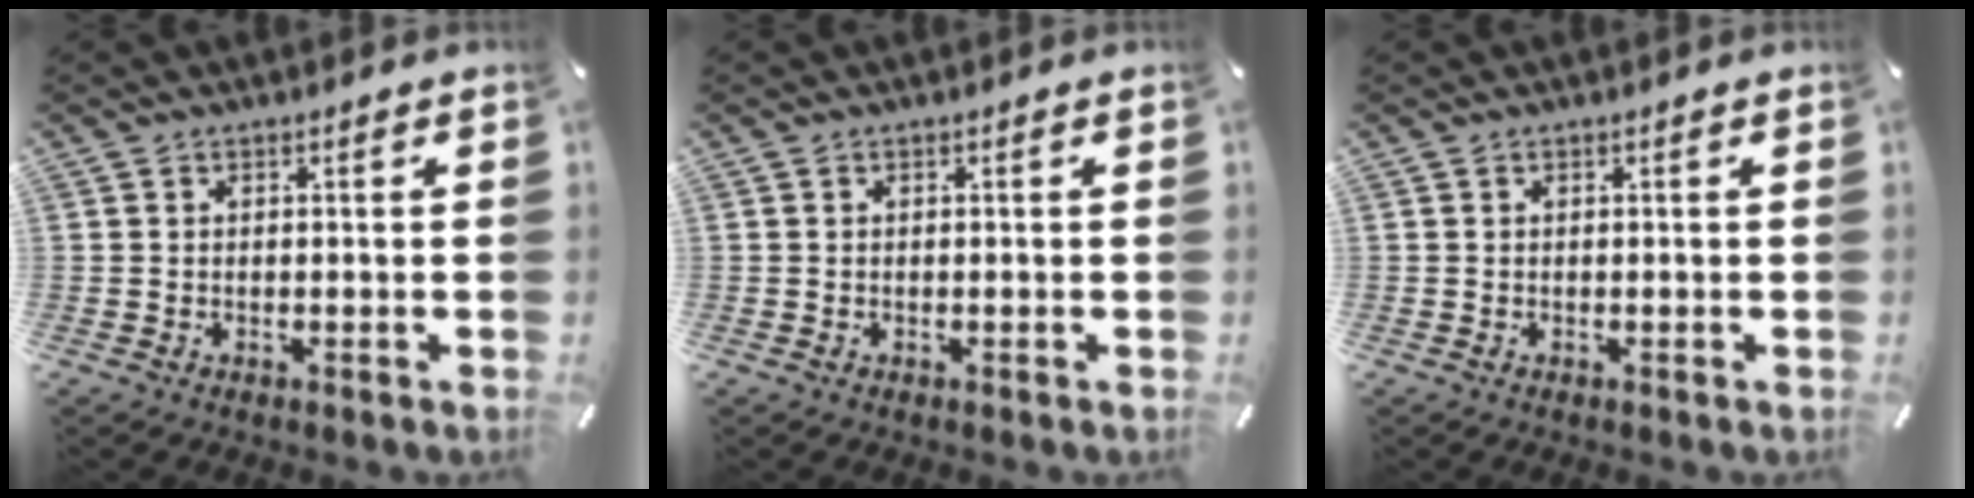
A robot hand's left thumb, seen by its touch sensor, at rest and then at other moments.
{"total": 0.0}
{"total": 0.0}